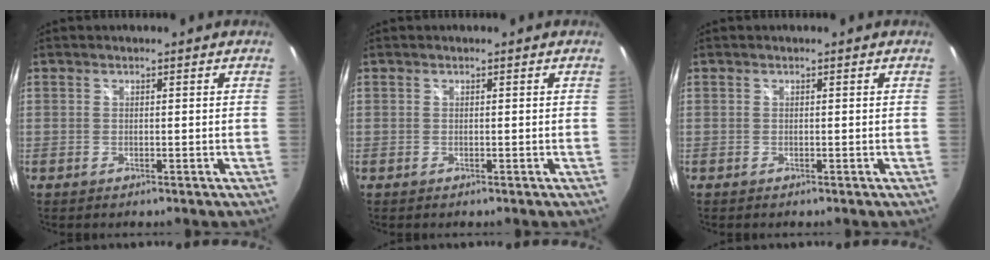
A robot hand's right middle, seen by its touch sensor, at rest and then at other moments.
{"total": 0.0}
{"total": 0.0}